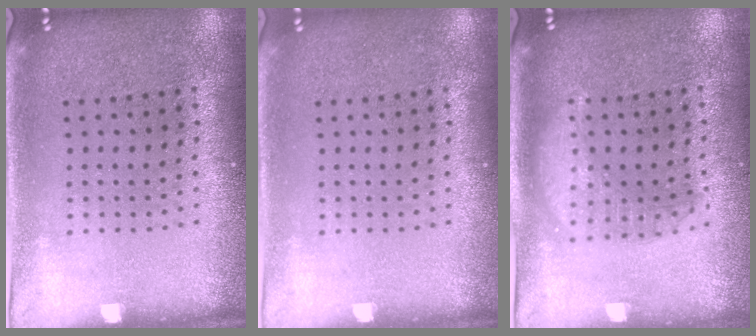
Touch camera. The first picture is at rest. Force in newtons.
{"total": 0.0}
{"total": 1.4, "press": 1.3, "slide": 0.5}